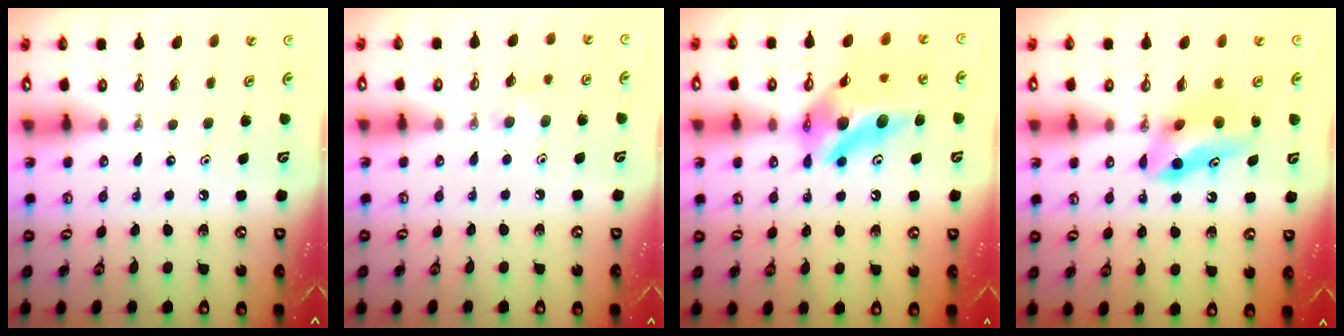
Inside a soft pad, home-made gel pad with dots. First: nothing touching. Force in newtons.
{"total": 8.3, "press": 7.7, "slide": 3.1}
{"total": 15.7, "press": 15.4, "slide": 3.3}
{"total": 8.3, "press": 8.1, "slide": 1.8}